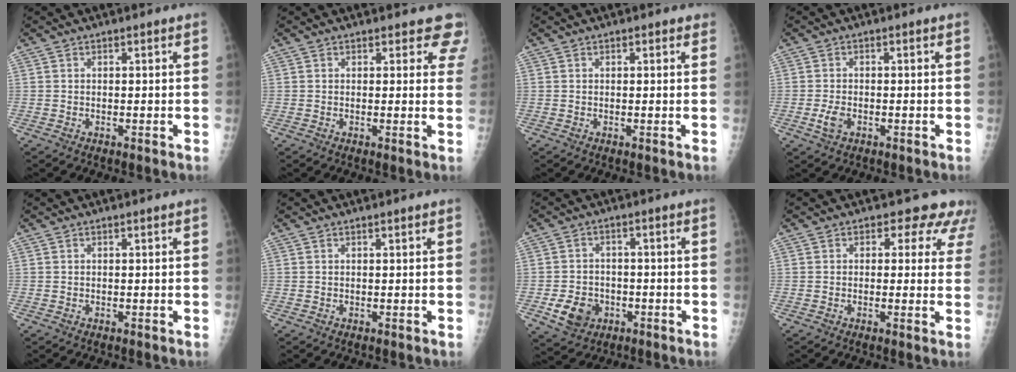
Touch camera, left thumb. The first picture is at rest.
{"total": 4.9, "force": [4.3, 2.3, 0.3], "torque": [0.042, -0.018, 0.021]}
{"total": 0.8, "force": [0.5, 0.5, 0.4], "torque": [0.000, -0.001, 0.003]}
{"total": 2.7, "force": [-1.2, 1.6, 1.9], "torque": [-0.038, 0.003, -0.020]}
{"total": 0.0}
{"total": 0.0}
{"total": 7.0, "force": [-2.7, 5.6, 3.2], "torque": [-0.037, 0.013, -0.038]}
{"total": 6.8, "force": [4.7, 4.4, 2.2], "torque": [0.023, -0.013, 0.033]}